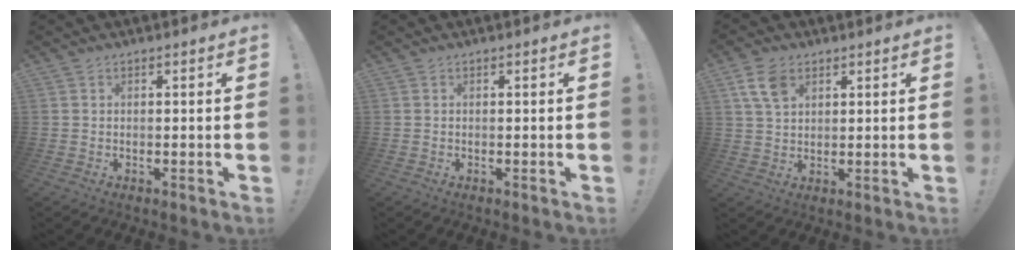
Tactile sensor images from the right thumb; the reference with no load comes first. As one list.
[{"total": 0.0}, {"total": 7.5, "force": [3.8, 4.5, 4.6], "torque": [-0.088, -0.007, 0.073]}]